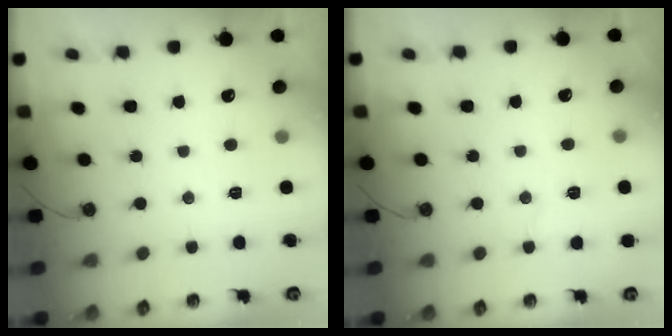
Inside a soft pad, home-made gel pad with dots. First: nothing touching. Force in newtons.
{"total": 4.7, "press": 4.3, "slide": 2.0}